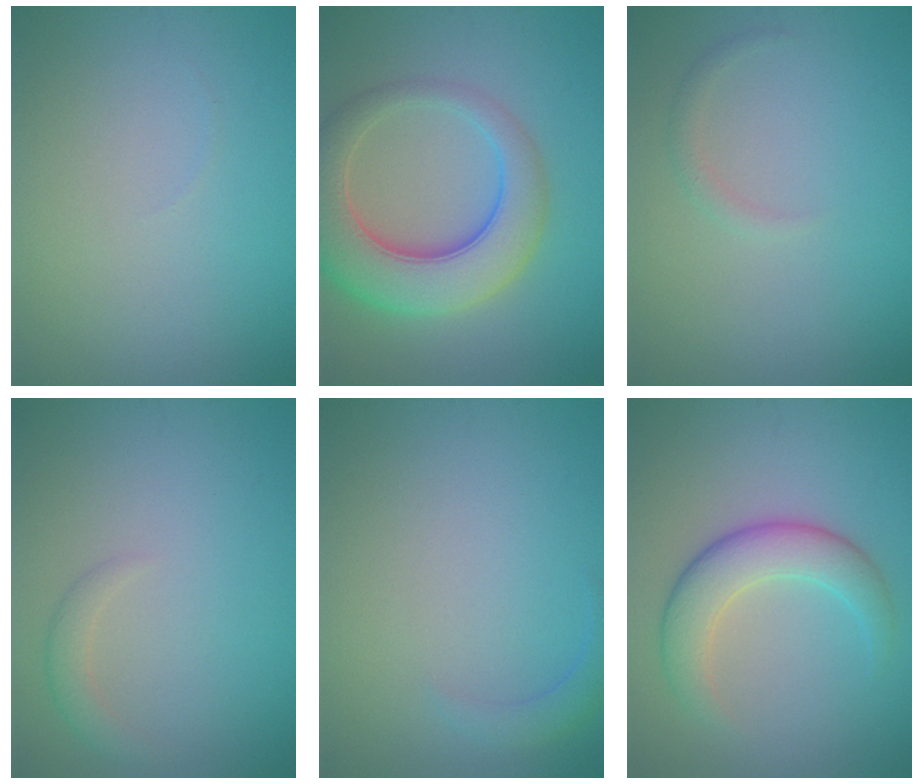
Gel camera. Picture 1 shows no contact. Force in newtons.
{"total": 8.2, "press": 8.2, "slide": 0.5}
{"total": 0.9, "press": 0.9, "slide": 0.0}
{"total": 1.4, "press": 1.4, "slide": 0.1}
{"total": 1.4, "press": 1.4, "slide": 0.1}
{"total": 4.6, "press": 4.6, "slide": 0.1}